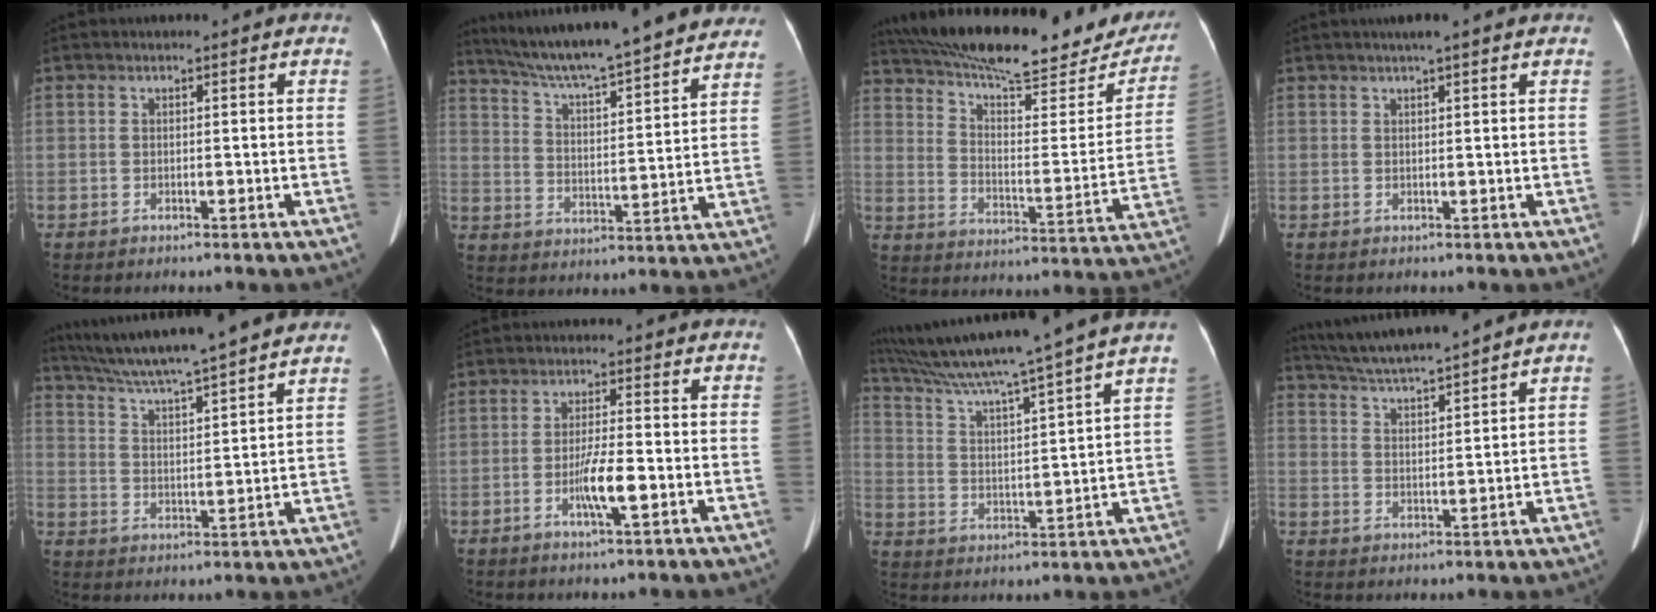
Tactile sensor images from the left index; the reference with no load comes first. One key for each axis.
{"total": 25.4, "fx": 22.6, "fy": 2.0, "fz": 11.4, "tx": -0.191, "ty": -0.011, "tz": 0.312}
{"total": 29.3, "fx": 24.5, "fy": 7.3, "fz": 14.3, "tx": -0.237, "ty": -0.014, "tz": 0.328}
{"total": 3.4, "fx": 2.6, "fy": -0.1, "fz": 2.2, "tx": -0.028, "ty": 0.023, "tz": 0.039}
{"total": 20.1, "fx": 17.7, "fy": -0.1, "fz": 9.5, "tx": -0.164, "ty": 0.011, "tz": 0.263}
{"total": 5.2, "fx": -2.2, "fy": 0.3, "fz": 4.7, "tx": -0.093, "ty": -0.009, "tz": -0.039}
{"total": 20.2, "fx": 17.1, "fy": -2.5, "fz": 10.6, "tx": -0.189, "ty": -0.015, "tz": 0.257}
{"total": 11.4, "fx": 10.3, "fy": -0.9, "fz": 4.8, "tx": -0.093, "ty": 0.015, "tz": 0.174}